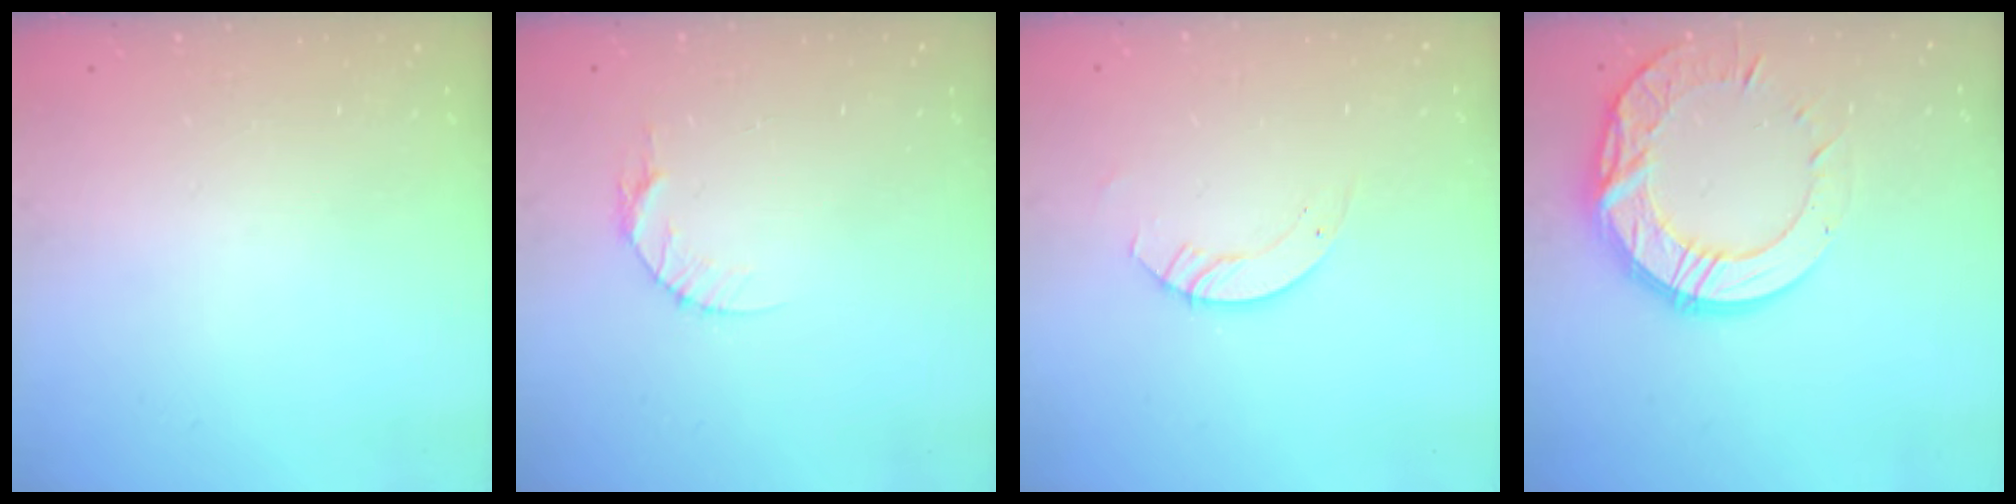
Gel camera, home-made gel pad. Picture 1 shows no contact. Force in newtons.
{"total": 5.3, "press": 5.2, "slide": 0.5}
{"total": 3.5, "press": 3.5, "slide": 0.3}
{"total": 15.9, "press": 15.8, "slide": 1.4}